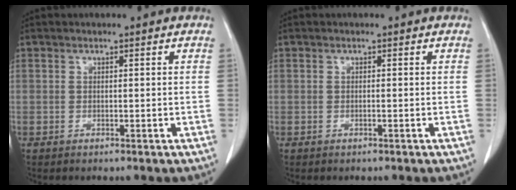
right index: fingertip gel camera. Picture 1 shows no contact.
{"total": 0.0}